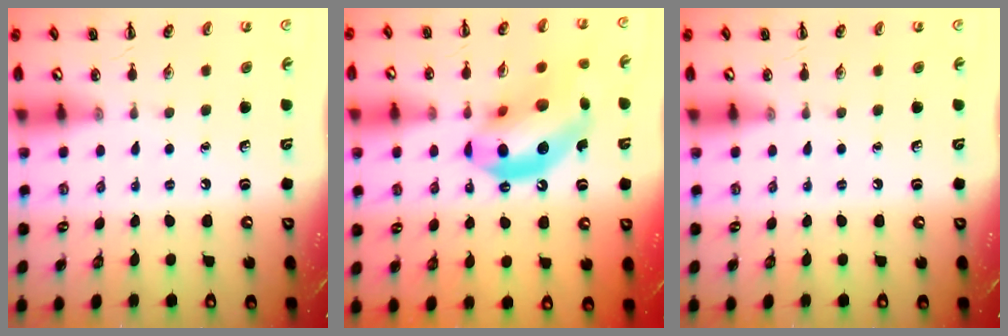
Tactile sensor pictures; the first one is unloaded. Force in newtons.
{"total": 18.0, "press": 17.5, "slide": 4.5}
{"total": 0.0}